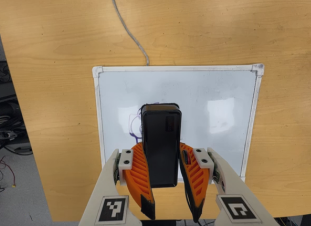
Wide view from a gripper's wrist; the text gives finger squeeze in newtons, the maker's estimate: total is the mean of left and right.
{"total": 9.0, "left": 7.4, "right": 10.6}